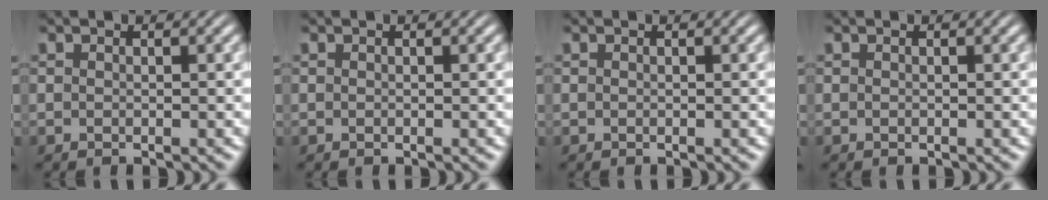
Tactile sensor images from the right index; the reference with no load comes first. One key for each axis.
{"total": 0.0}
{"total": 0.0}
{"total": 0.0}